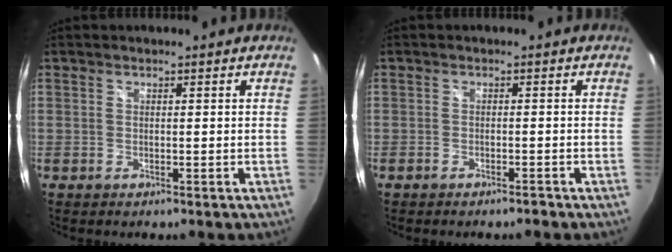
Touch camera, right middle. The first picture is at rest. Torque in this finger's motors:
{"motor_torque": [-0.44, -0.01, -0.03, -0.01]}